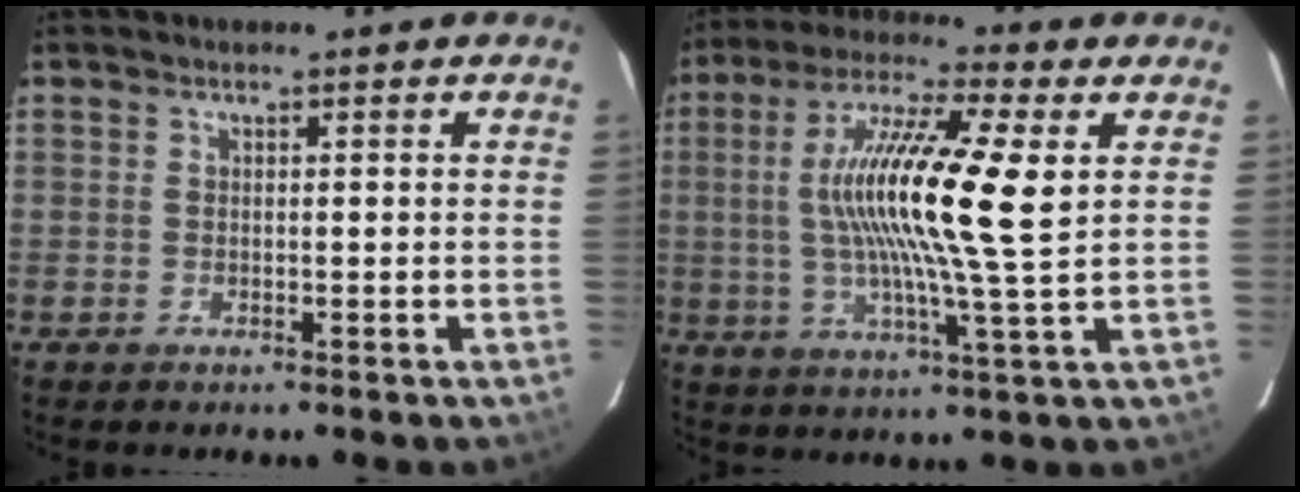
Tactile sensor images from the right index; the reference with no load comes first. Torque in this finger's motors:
{"motor_torque": [1.19, -0.37, 1.05, 0.21]}